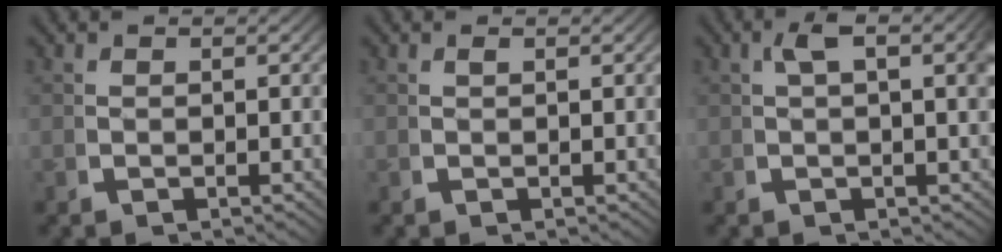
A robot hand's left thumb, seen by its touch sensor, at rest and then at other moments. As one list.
[{"total": 0.0}, {"total": 3.7, "force": [1.0, 1.3, 3.3], "torque": [-0.051, 0.004, 0.014]}]